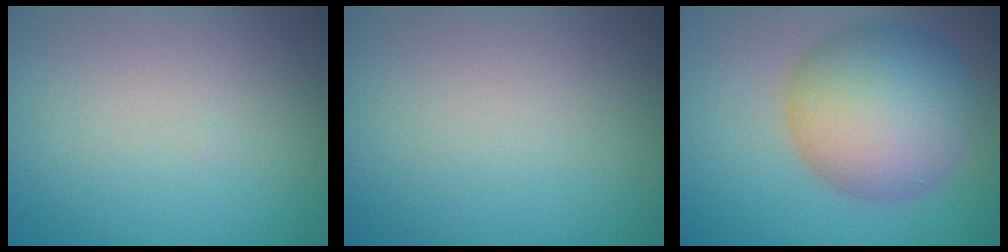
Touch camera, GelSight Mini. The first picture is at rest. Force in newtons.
{"total": 0.0}
{"total": 9.9, "press": 9.8, "slide": 0.5}